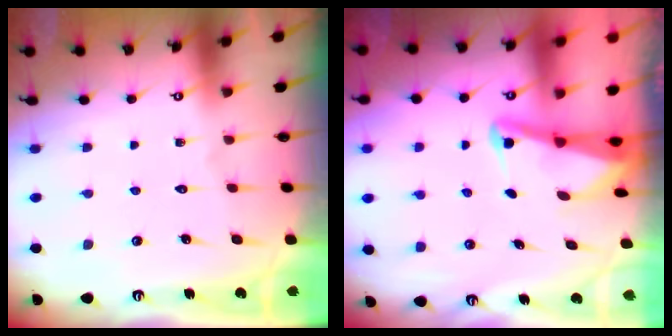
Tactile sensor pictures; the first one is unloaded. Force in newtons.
{"total": 2.5, "press": 2.5, "slide": 0.6}